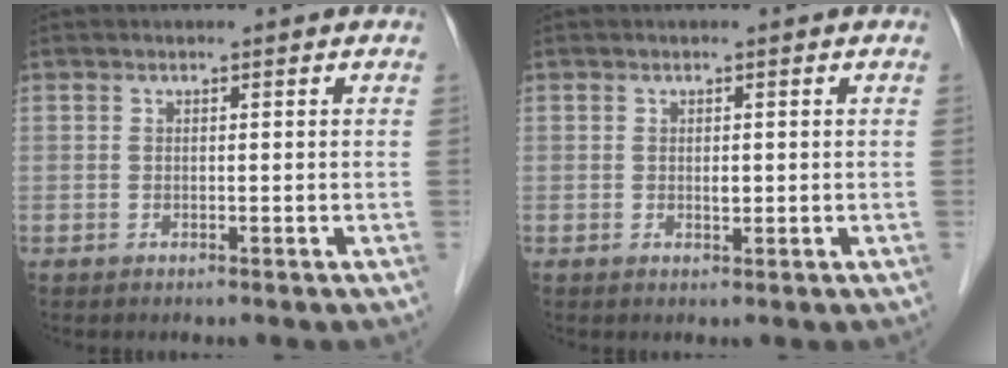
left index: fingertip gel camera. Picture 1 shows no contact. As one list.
[{"total": 0.9, "force": [0.0, 0.5, 0.7], "torque": [-0.007, -0.006, 0.002]}]